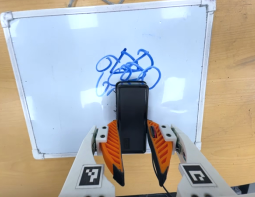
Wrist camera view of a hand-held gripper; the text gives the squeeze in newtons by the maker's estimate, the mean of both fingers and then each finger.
{"total": 5.9, "left": 4.2, "right": 7.6}